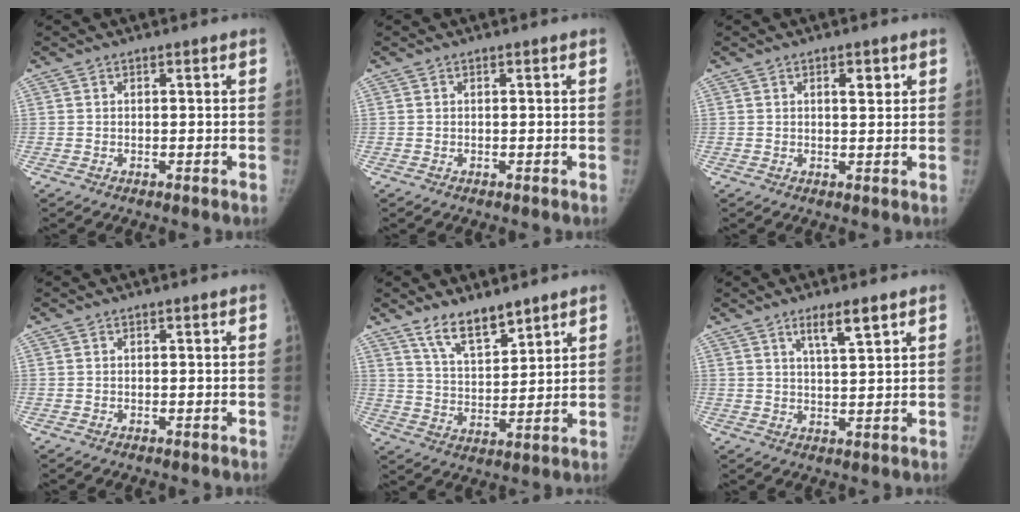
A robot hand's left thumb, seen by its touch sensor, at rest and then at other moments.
{"total": 0.0}
{"total": 2.5, "force": [1.1, 1.1, 1.9], "torque": [-0.019, -0.004, 0.017]}
{"total": 0.0}
{"total": 8.8, "force": [6.8, 3.1, 4.7], "torque": [-0.059, -0.050, 0.131]}
{"total": 5.2, "force": [3.3, 0.8, 3.9], "torque": [-0.065, -0.022, 0.060]}